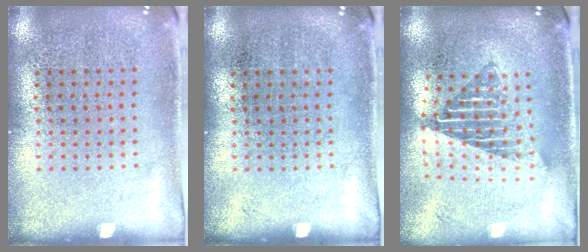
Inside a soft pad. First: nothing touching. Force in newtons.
{"total": 0.0}
{"total": 1.7, "press": 1.4, "slide": 1.0}